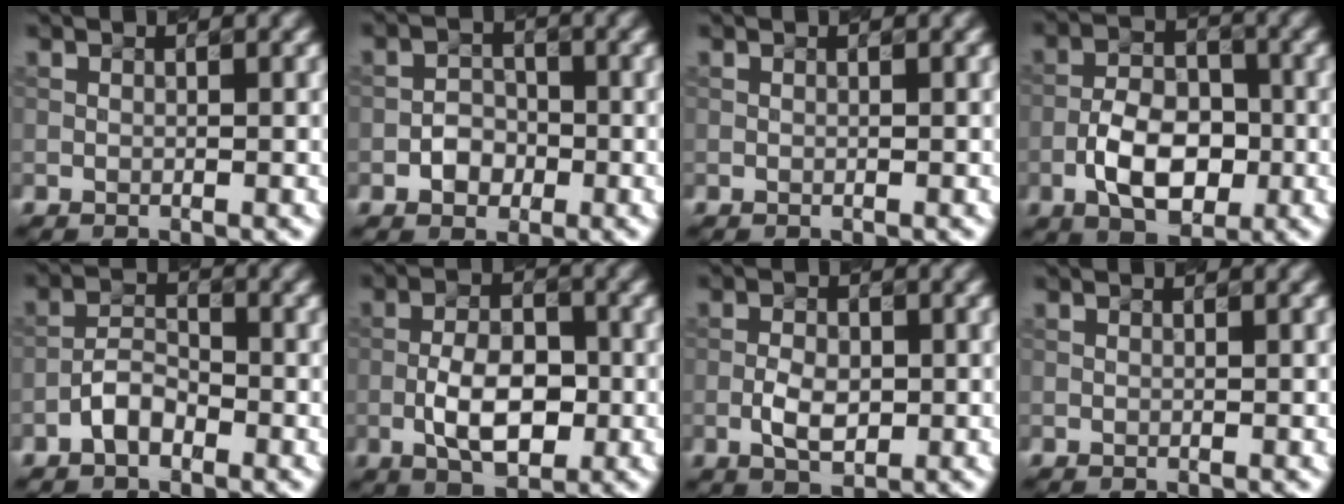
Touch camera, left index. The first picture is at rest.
{"total": 2.2, "force": [-0.9, 1.7, 1.0], "torque": [-0.012, 0.005, -0.018]}
{"total": 0.0}
{"total": 5.9, "force": [-2.0, 3.5, 4.3], "torque": [-0.070, 0.007, -0.039]}
{"total": 2.7, "force": [-1.6, 1.4, 1.6], "torque": [-0.026, 0.012, -0.035]}
{"total": 5.5, "force": [-1.5, 2.8, 4.4], "torque": [-0.076, 0.006, -0.029]}
{"total": 3.0, "force": [-0.7, 1.8, 2.3], "torque": [-0.042, 0.002, -0.014]}
{"total": 0.0}